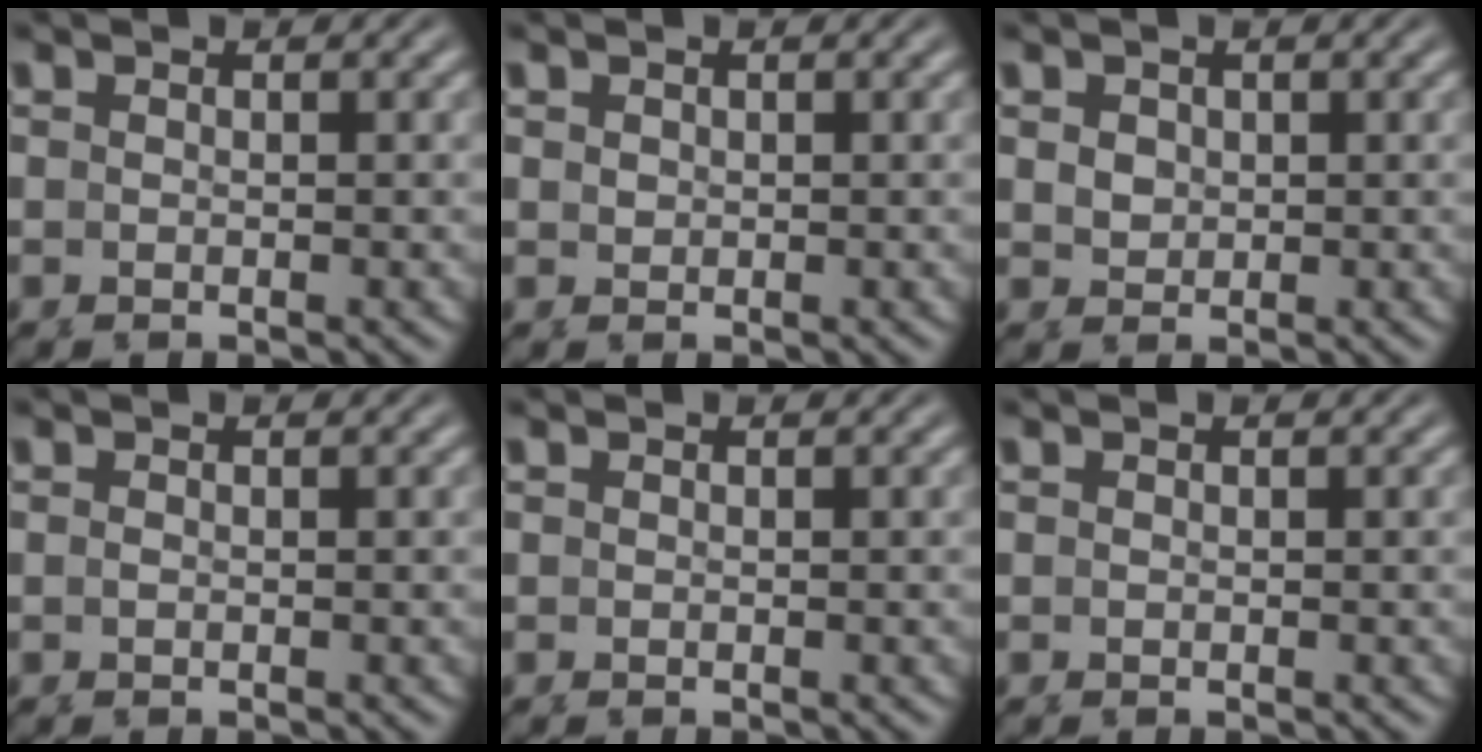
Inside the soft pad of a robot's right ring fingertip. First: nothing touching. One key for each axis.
{"total": 0.7, "fx": 0.6, "fy": -0.1, "fz": -0.2, "tx": 0.002, "ty": -0.001, "tz": 0.016}
{"total": 1.0, "fx": 0.9, "fy": 0.5, "fz": 0.0, "tx": 0.001, "ty": 0.001, "tz": 0.022}
{"total": 0.6, "fx": 0.1, "fy": -0.6, "fz": -0.1, "tx": -0.002, "ty": -0.001, "tz": 0.004}
{"total": 0.0}
{"total": 0.0}